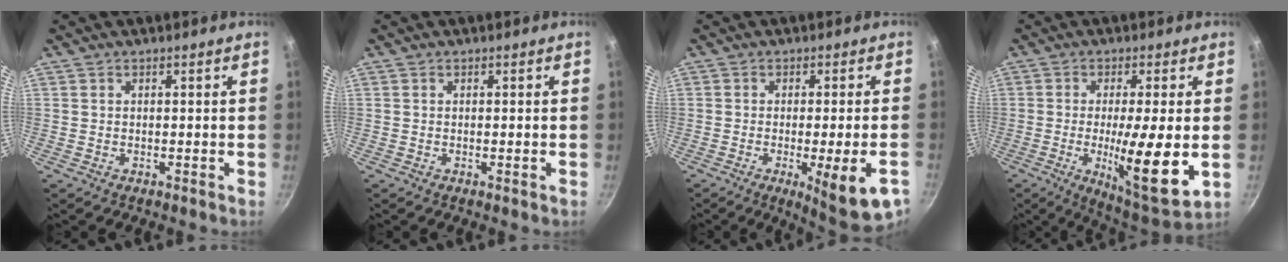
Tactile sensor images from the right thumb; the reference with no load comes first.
{"total": 0.6, "force": [-0.2, -0.1, 0.6], "torque": [-0.011, -0.001, -0.005]}
{"total": 11.7, "force": [-4.6, 1.9, 10.6], "torque": [-0.135, -0.003, -0.057]}
{"total": 14.8, "force": [-2.0, 2.6, 14.5], "torque": [-0.233, -0.016, -0.028]}